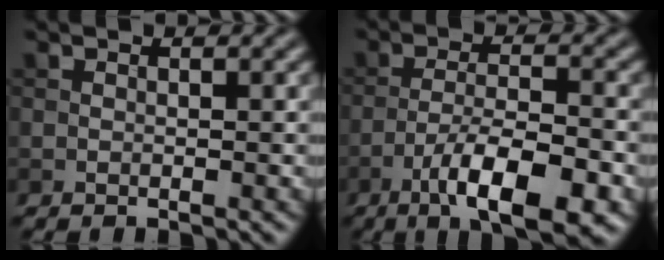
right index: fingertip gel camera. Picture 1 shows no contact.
{"total": 8.7, "force": [-4.9, 2.4, 6.7], "torque": [-0.111, 0.002, -0.082]}